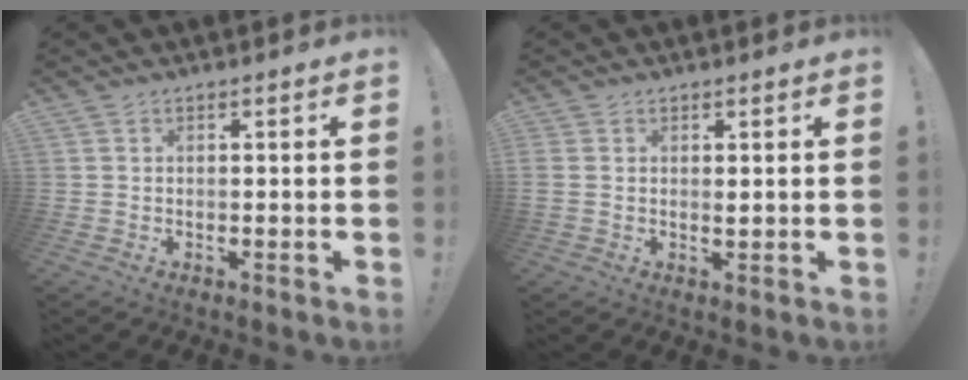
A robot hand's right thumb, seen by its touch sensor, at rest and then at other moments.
{"total": 2.0, "force": [0.9, 1.2, 1.3], "torque": [-0.010, -0.005, 0.015]}